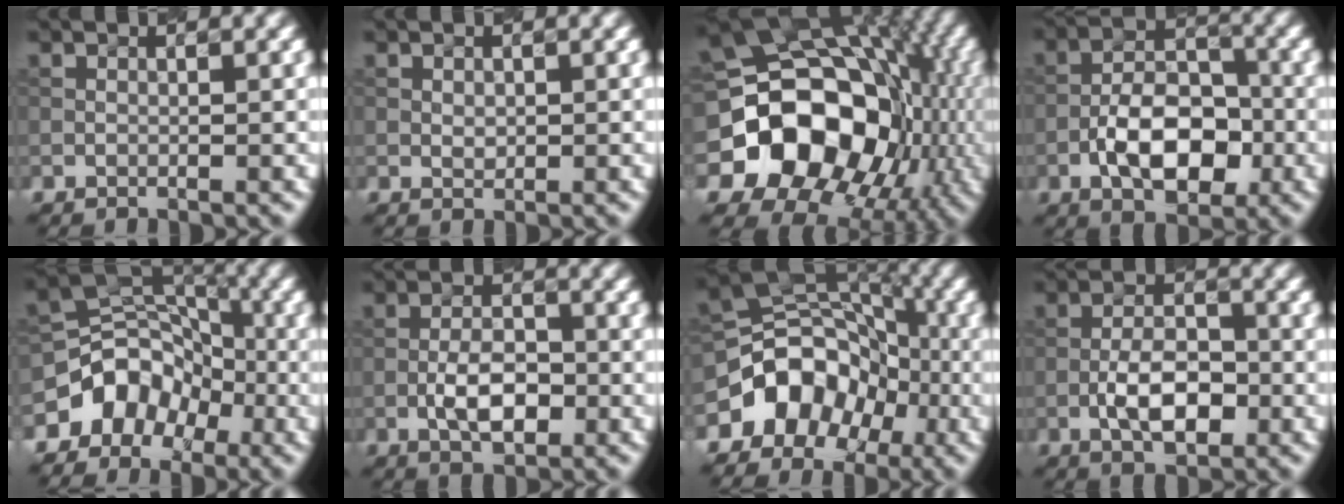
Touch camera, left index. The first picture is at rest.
{"total": 0.7, "force": [0.0, 0.5, 0.5], "torque": [-0.007, -0.001, 0.003]}
{"total": 16.6, "force": [-3.1, 13.1, 9.7], "torque": [-0.149, -0.011, -0.051]}
{"total": 7.1, "force": [-2.6, 3.8, 5.4], "torque": [-0.082, 0.010, -0.047]}
{"total": 5.4, "force": [-2.8, 4.2, 1.9], "torque": [-0.013, 0.011, -0.056]}
{"total": 4.1, "force": [-1.3, 2.0, 3.3], "torque": [-0.057, 0.004, -0.027]}
{"total": 7.1, "force": [-3.1, 5.5, 3.3], "torque": [-0.025, 0.016, -0.064]}
{"total": 4.8, "force": [-1.7, 2.3, 3.9], "torque": [-0.064, 0.006, -0.033]}